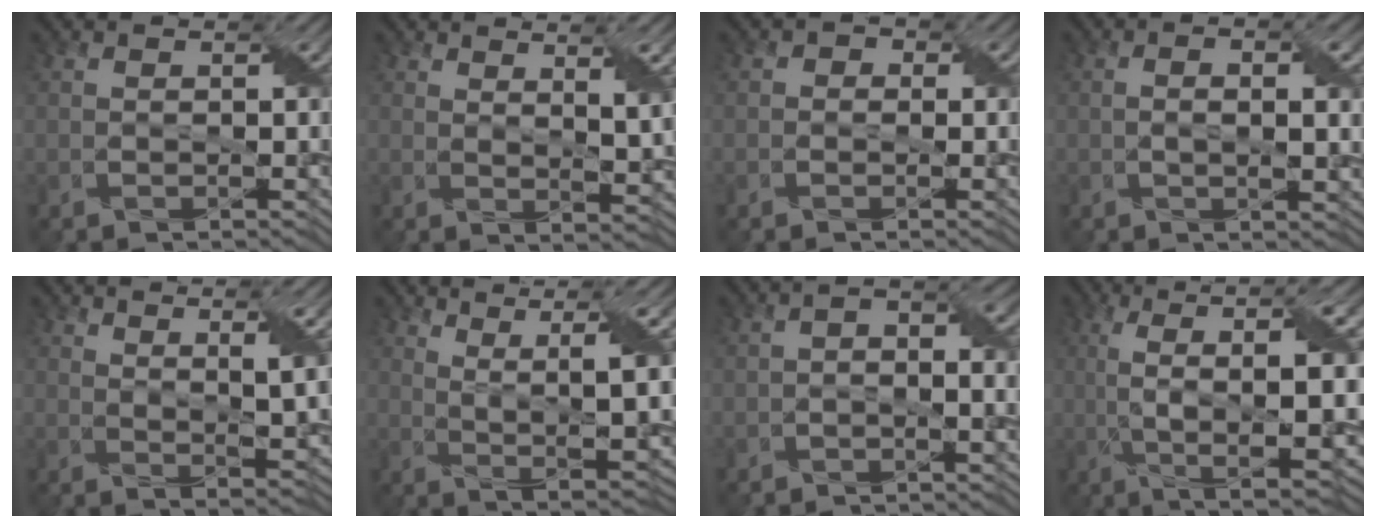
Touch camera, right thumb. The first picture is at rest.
{"total": 5.2, "force": [3.0, 0.8, 4.1], "torque": [-0.078, 0.003, 0.058]}
{"total": 1.4, "force": [0.0, 1.3, 0.4], "torque": [-0.001, 0.004, -0.013]}
{"total": 4.5, "force": [0.5, 1.8, 4.1], "torque": [-0.072, -0.001, 0.011]}
{"total": 6.8, "force": [3.6, 1.1, 5.7], "torque": [-0.098, 0.004, 0.067]}
{"total": 10.4, "force": [4.7, 2.1, 9.1], "torque": [-0.172, 0.010, 0.086]}
{"total": 3.7, "force": [-0.2, 1.4, 3.4], "torque": [-0.064, 0.004, -0.010]}
{"total": 14.2, "force": [0.4, 3.7, 13.7], "torque": [-0.248, 0.014, 0.023]}